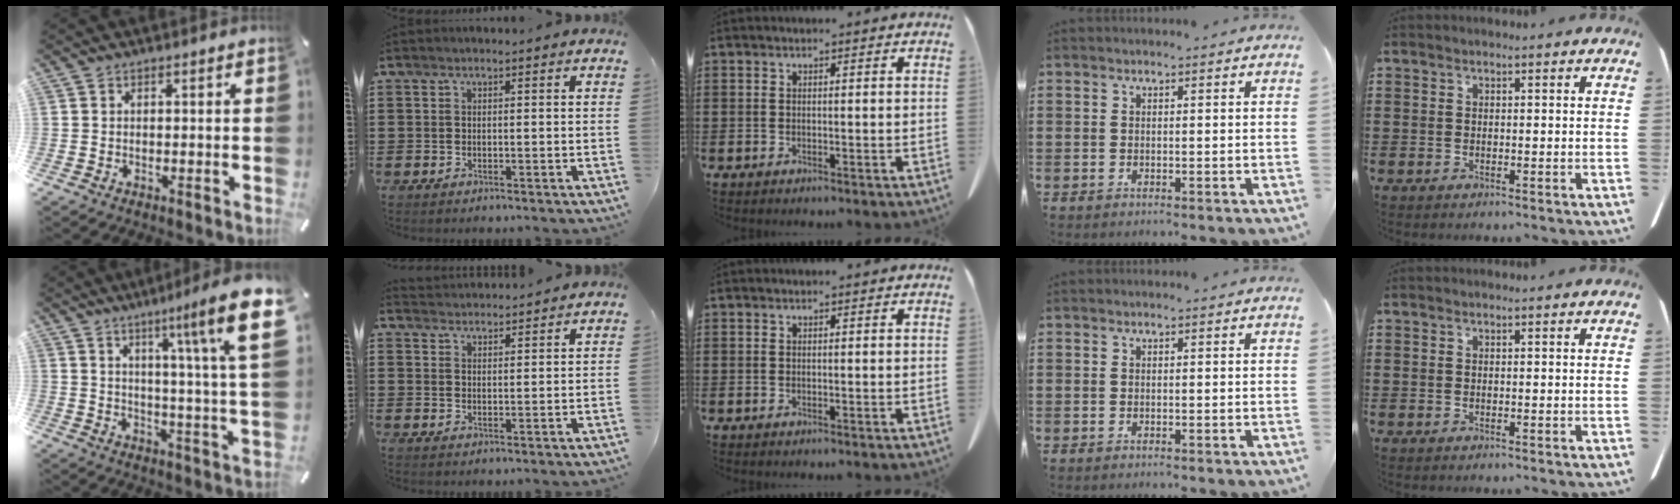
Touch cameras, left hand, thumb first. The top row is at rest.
{"thumb": {"total": 17.1, "force": [8.3, 1.4, 14.9], "torque": [-0.225, -0.058, 0.112]}, "index": {"total": 2.6, "force": [2.6, 0.0, -0.5], "torque": [0.001, -0.008, 0.049]}}